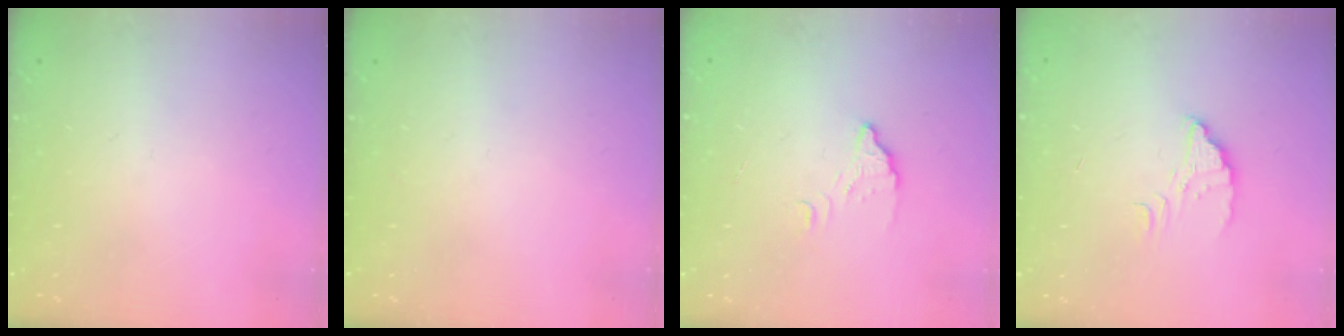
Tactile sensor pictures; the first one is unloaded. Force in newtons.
{"total": 0.0}
{"total": 2.7, "press": 2.7, "slide": 0.2}
{"total": 2.2, "press": 2.2, "slide": 0.1}